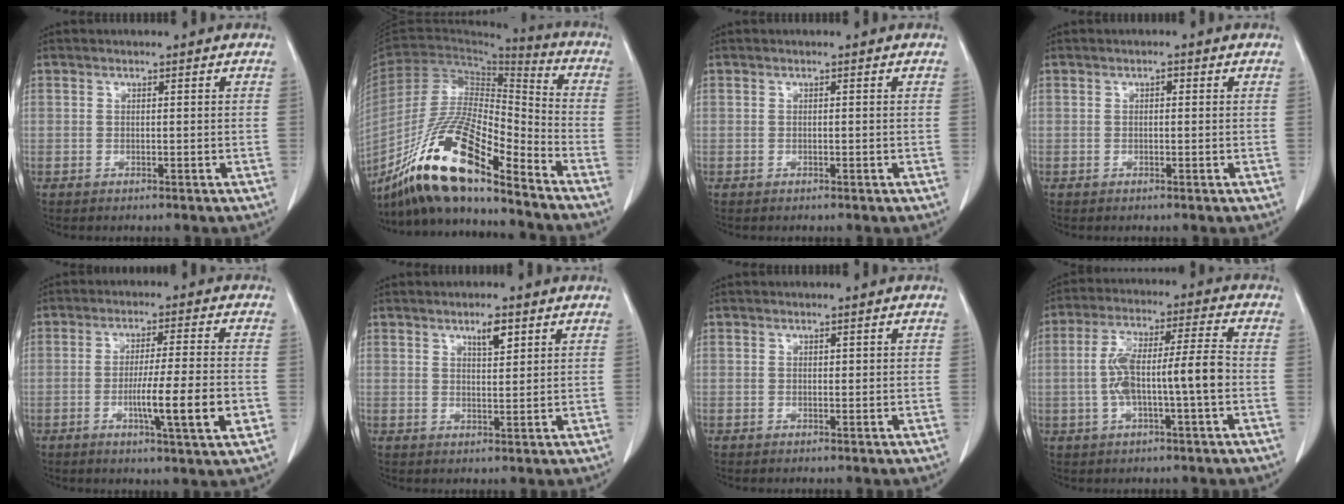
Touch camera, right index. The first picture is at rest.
{"total": 18.5, "force": [-13.8, 2.5, 12.1], "torque": [-0.240, -0.016, -0.254]}
{"total": 0.0}
{"total": 0.7, "force": [0.2, 0.4, 0.5], "torque": [-0.007, 0.003, 0.002]}
{"total": 10.2, "force": [-2.7, -0.2, 9.8], "torque": [-0.157, -0.014, -0.046]}
{"total": 3.2, "force": [2.0, 0.9, 2.4], "torque": [-0.042, -0.001, 0.035]}
{"total": 0.6, "force": [0.2, 0.4, 0.5], "torque": [-0.006, 0.005, 0.006]}
{"total": 10.7, "force": [-1.6, 1.2, 10.5], "torque": [-0.198, 0.025, -0.030]}